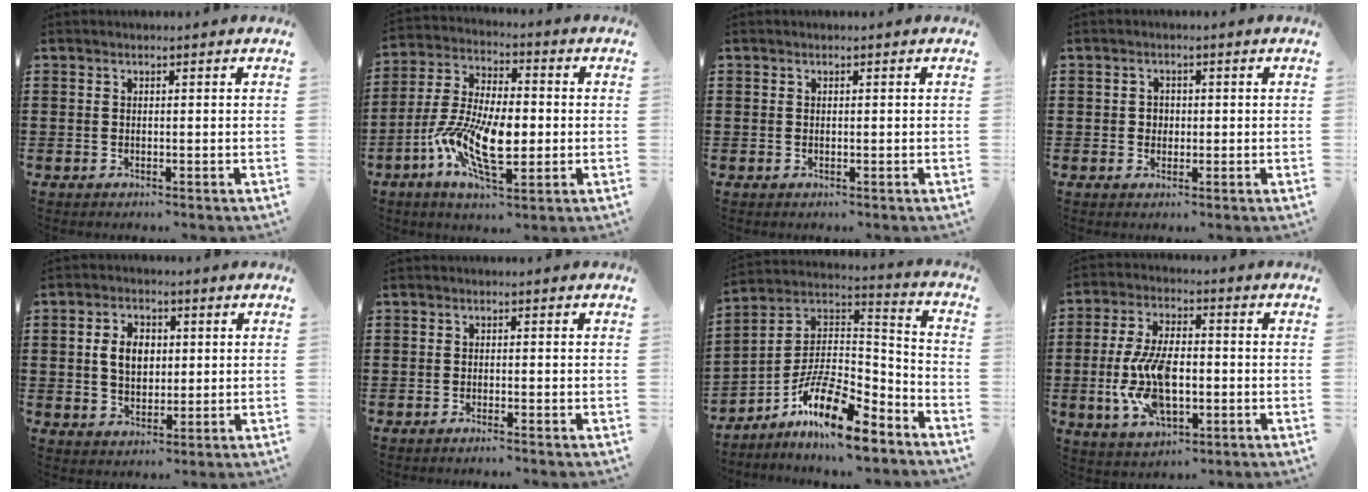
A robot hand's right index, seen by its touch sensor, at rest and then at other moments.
{"total": 11.7, "force": [-3.2, 5.2, 9.9], "torque": [-0.220, -0.006, -0.060]}
{"total": 0.0}
{"total": 1.4, "force": [-0.1, 1.3, 0.5], "torque": [-0.014, 0.005, -0.004]}
{"total": 5.1, "force": [0.6, 3.5, 3.6], "torque": [-0.079, 0.008, 0.003]}
{"total": 1.0, "force": [-0.9, -0.1, 0.3], "torque": [-0.007, 0.000, -0.018]}
{"total": 13.7, "force": [-9.0, 3.6, 9.7], "torque": [-0.188, 0.015, -0.169]}
{"total": 11.6, "force": [-2.1, 5.9, 9.8], "torque": [-0.220, -0.003, -0.039]}